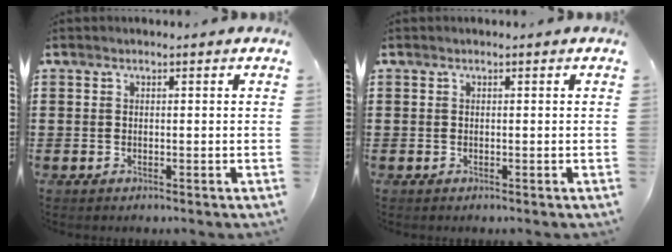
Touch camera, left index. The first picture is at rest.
{"total": 0.0}